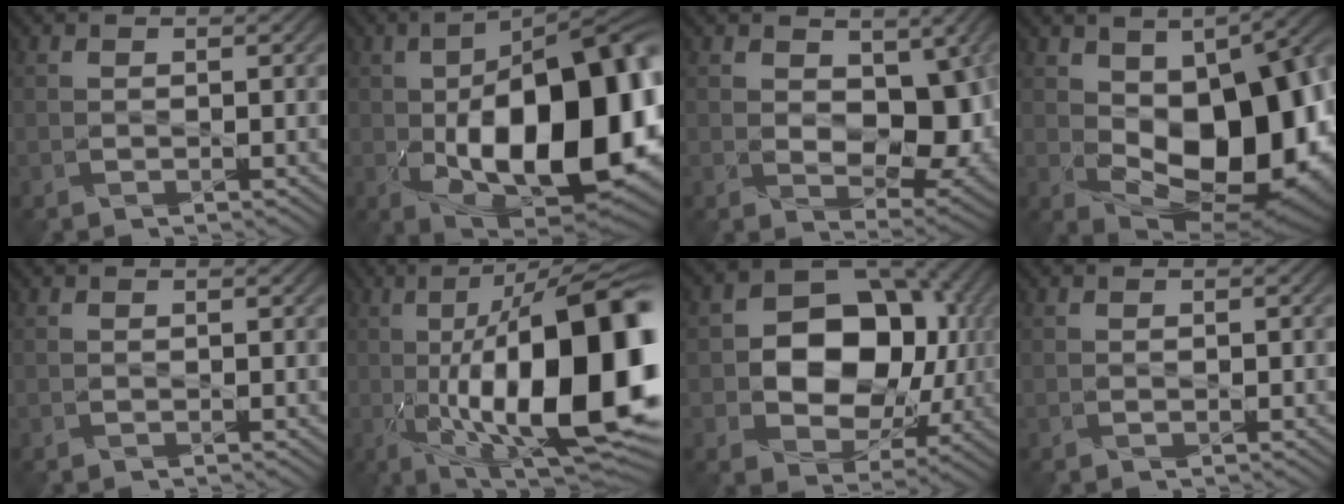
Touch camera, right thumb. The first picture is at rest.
{"total": 19.9, "force": [-2.4, 10.0, 17.0], "torque": [-0.251, -0.008, -0.040]}
{"total": 8.3, "force": [1.1, 5.3, 6.3], "torque": [-0.104, -0.016, 0.016]}
{"total": 17.8, "force": [-0.9, 10.7, 14.2], "torque": [-0.202, -0.035, 0.005]}
{"total": 0.0}
{"total": 21.5, "force": [-1.9, 7.0, 20.2], "torque": [-0.307, 0.010, -0.034]}
{"total": 14.0, "force": [0.3, 10.5, 9.1], "torque": [-0.142, 0.001, 0.002]}
{"total": 0.8, "force": [-0.1, 0.4, 0.7], "torque": [-0.011, -0.002, -0.001]}